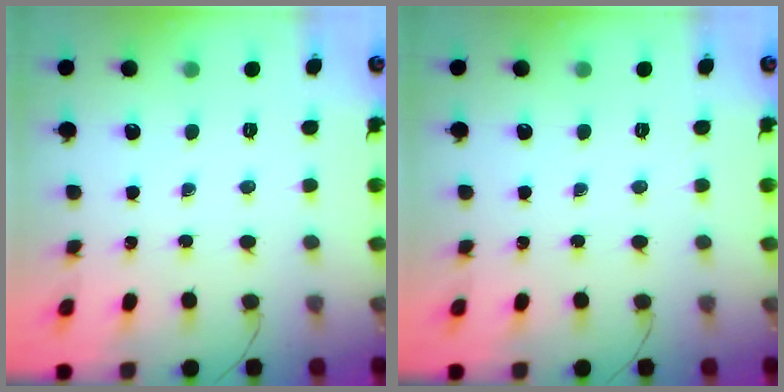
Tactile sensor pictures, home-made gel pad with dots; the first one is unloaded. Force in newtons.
{"total": 0.0}